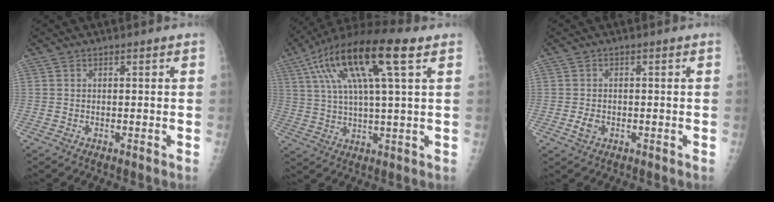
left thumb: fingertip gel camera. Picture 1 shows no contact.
{"total": 18.4, "force": [7.9, 4.1, 16.1], "torque": [-0.311, 0.010, 0.137]}
{"total": 2.3, "force": [-0.8, 1.6, 1.4], "torque": [-0.024, 0.004, -0.014]}